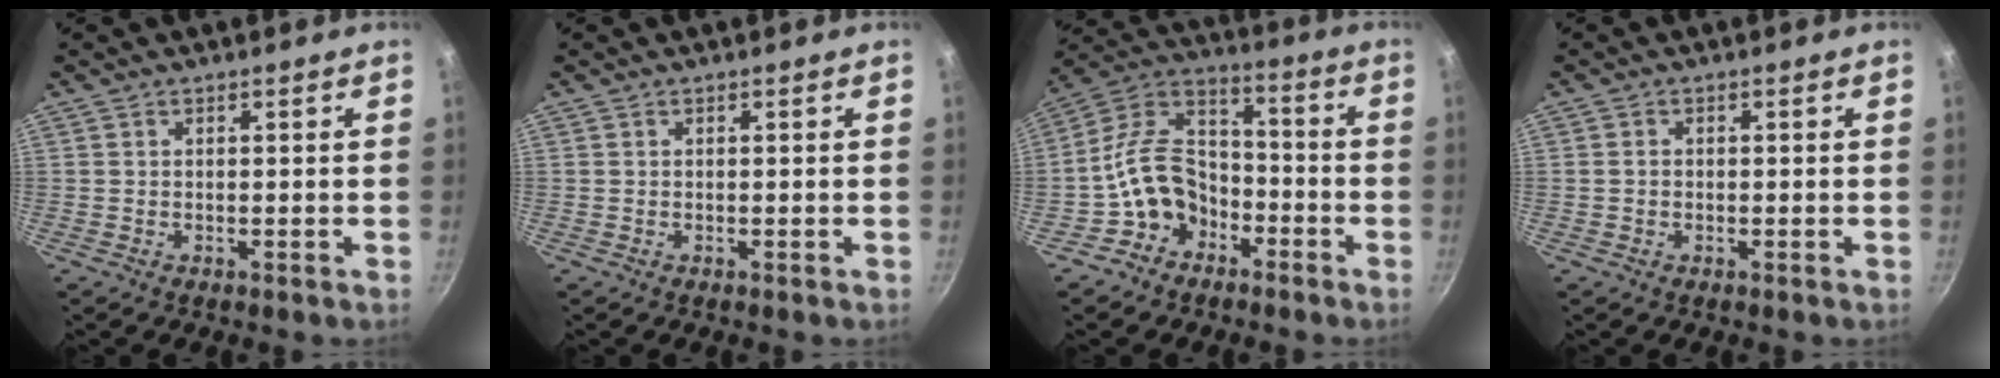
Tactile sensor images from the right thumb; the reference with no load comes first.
{"total": 0.0}
{"total": 12.7, "force": [-5.6, 9.7, 6.2], "torque": [-0.077, 0.067, -0.114]}
{"total": 1.0, "force": [-0.2, 0.9, 0.5], "torque": [-0.008, 0.003, -0.004]}